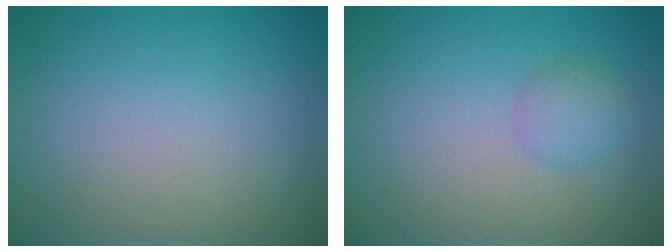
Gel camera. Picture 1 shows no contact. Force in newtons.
{"total": 1.7, "press": 1.7, "slide": 0.0}